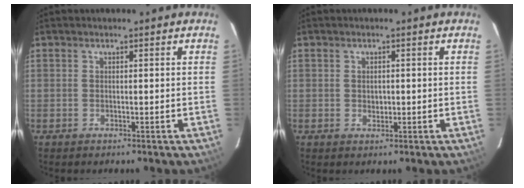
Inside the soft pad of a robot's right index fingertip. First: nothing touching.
{"total": 1.4, "force": [0.0, 1.2, 0.7], "torque": [-0.009, 0.000, 0.001]}